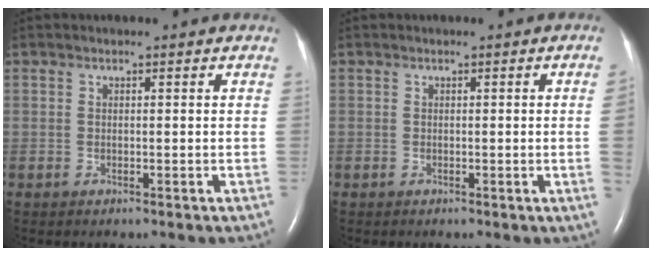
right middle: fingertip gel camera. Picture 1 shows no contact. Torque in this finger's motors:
{"motor_torque": [0.36, -0.30, -0.27, -0.21]}